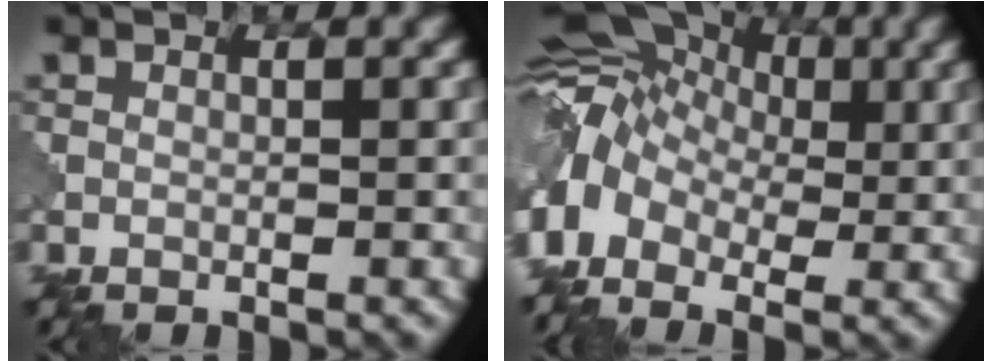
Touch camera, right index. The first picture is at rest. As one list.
[{"total": 8.3, "force": [0.2, 6.5, 5.2], "torque": [-0.106, 0.024, -0.002]}]